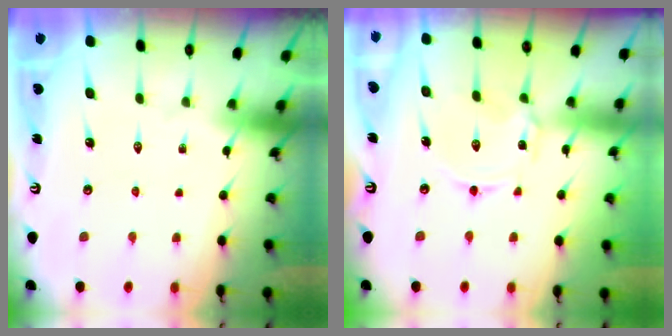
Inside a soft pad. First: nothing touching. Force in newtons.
{"total": 2.2, "press": 2.2, "slide": 0.3}